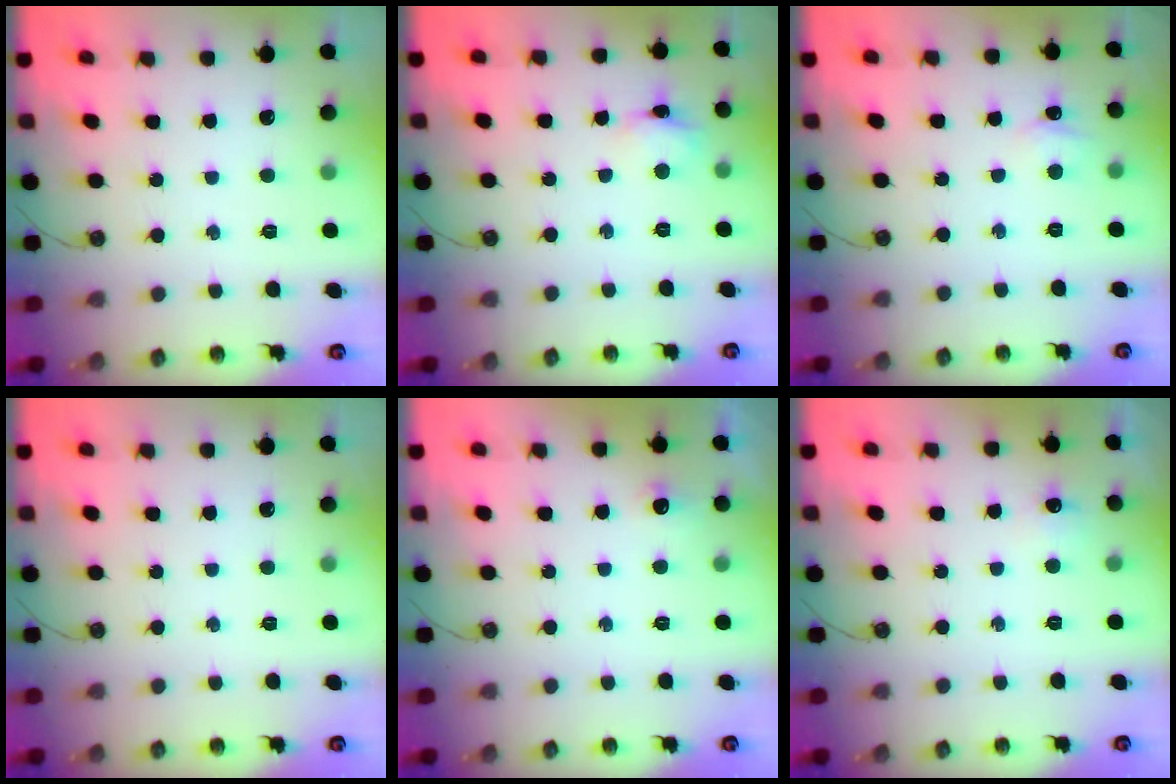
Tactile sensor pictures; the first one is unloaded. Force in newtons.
{"total": 4.5, "press": 4.5, "slide": 0.4}
{"total": 4.1, "press": 4.0, "slide": 0.6}
{"total": 0.0}
{"total": 5.7, "press": 5.6, "slide": 1.1}
{"total": 5.0, "press": 4.9, "slide": 0.7}